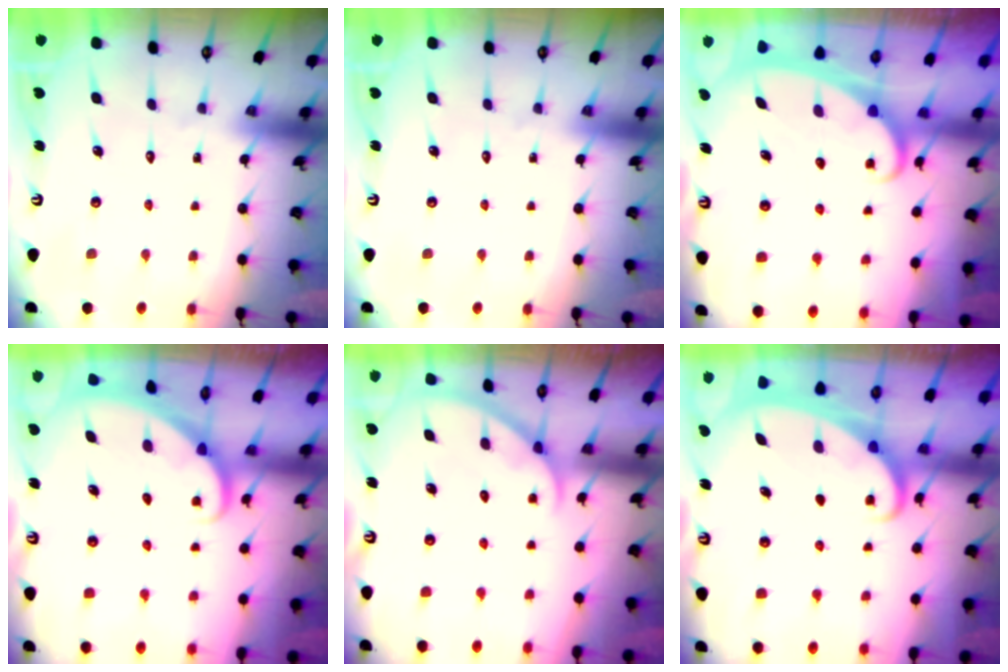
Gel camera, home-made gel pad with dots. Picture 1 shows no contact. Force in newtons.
{"total": 0.0}
{"total": 2.4, "press": 2.3, "slide": 0.4}
{"total": 1.7, "press": 1.7, "slide": 0.1}
{"total": 2.0, "press": 2.0, "slide": 0.1}
{"total": 2.2, "press": 2.1, "slide": 0.3}